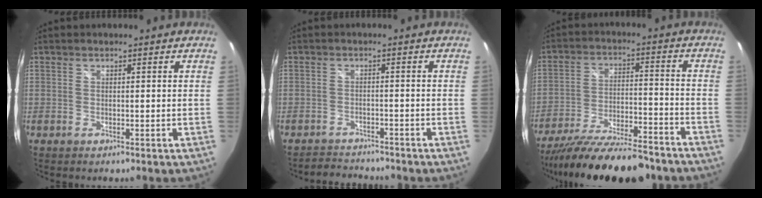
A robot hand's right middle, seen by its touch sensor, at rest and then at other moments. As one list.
[{"total": 4.6, "force": [-4.4, 1.2, 0.2], "torque": [-0.019, 0.008, -0.071]}, {"total": 21.8, "force": [-18.5, 4.1, 10.6], "torque": [-0.195, -0.043, -0.280]}]